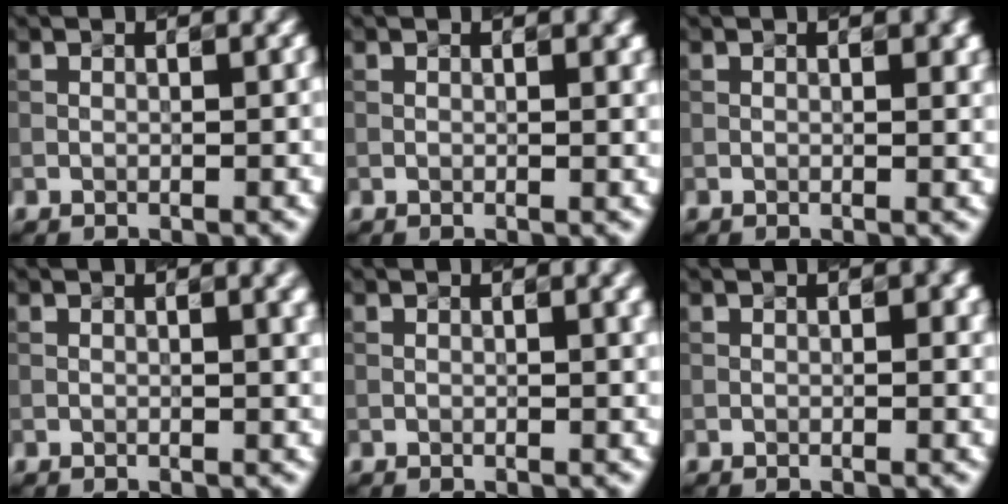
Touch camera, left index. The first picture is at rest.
{"total": 1.7, "force": [0.7, 0.6, 1.4], "torque": [-0.009, 0.003, 0.007]}
{"total": 1.9, "force": [0.7, 0.7, 1.6], "torque": [-0.012, 0.003, 0.011]}
{"total": 2.6, "force": [0.9, 0.9, 2.3], "torque": [-0.015, 0.005, 0.008]}
{"total": 2.0, "force": [0.7, 0.6, 1.7], "torque": [-0.015, 0.004, 0.006]}
{"total": 0.8, "force": [0.1, 0.1, 0.8], "torque": [-0.009, 0.000, 0.008]}